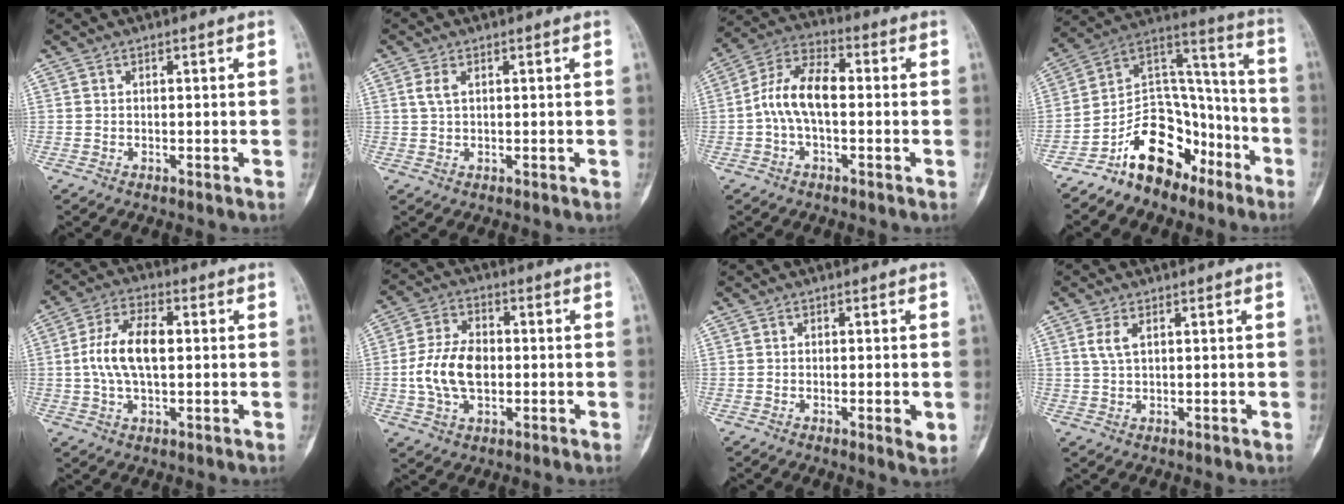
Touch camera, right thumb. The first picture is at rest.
{"total": 2.3, "force": [0.8, 1.2, 1.8], "torque": [-0.042, 0.007, 0.021]}
{"total": 10.1, "force": [-0.7, 5.4, 8.5], "torque": [-0.163, 0.035, -0.022]}
{"total": 16.6, "force": [-10.2, 10.4, 7.9], "torque": [-0.089, 0.120, -0.180]}
{"total": 10.8, "force": [0.6, 5.5, 9.2], "torque": [-0.184, 0.016, 0.009]}
{"total": 11.0, "force": [-0.9, 7.0, 8.4], "torque": [-0.155, 0.014, -0.019]}
{"total": 3.0, "force": [-0.6, 0.8, 2.9], "torque": [-0.042, -0.008, -0.009]}
{"total": 2.9, "force": [1.1, 1.2, 2.4], "torque": [-0.057, 0.004, 0.028]}